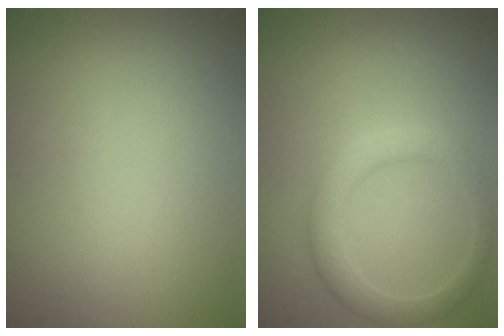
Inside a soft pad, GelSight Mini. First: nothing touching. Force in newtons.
{"total": 2.8, "press": 2.8, "slide": 0.1}